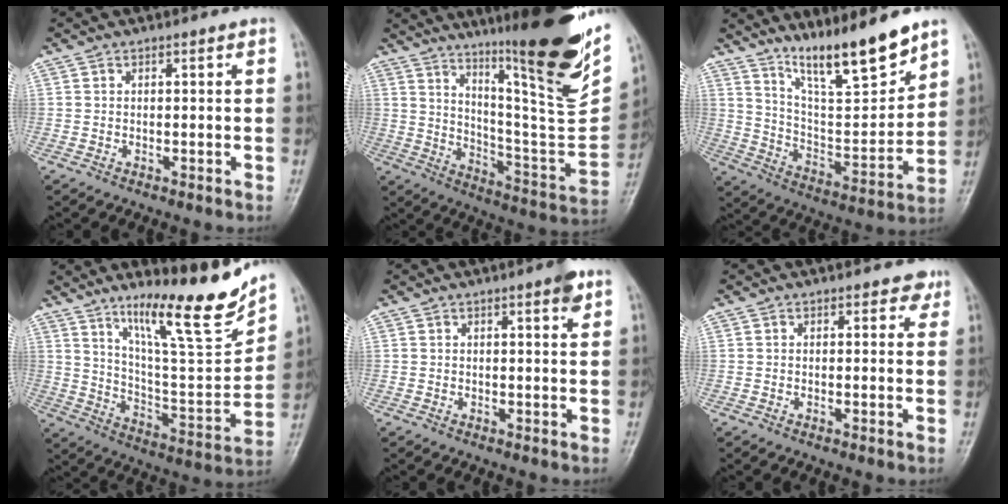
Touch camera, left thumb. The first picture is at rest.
{"total": 27.0, "force": [17.0, 3.6, 20.7], "torque": [-0.285, -0.089, 0.267]}
{"total": 15.3, "force": [11.8, 2.4, 9.4], "torque": [-0.130, -0.082, 0.214]}
{"total": 19.0, "force": [13.9, 2.8, 12.6], "torque": [-0.166, -0.093, 0.238]}
{"total": 2.9, "force": [1.6, 0.6, 2.3], "torque": [-0.026, -0.006, 0.018]}
{"total": 2.0, "force": [1.3, 1.3, 0.7], "torque": [0.016, -0.004, 0.008]}